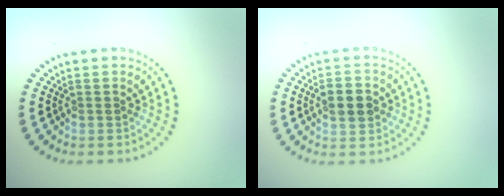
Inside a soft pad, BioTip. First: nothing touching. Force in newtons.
{"total": 3.7, "press": 3.7, "slide": 0.2}